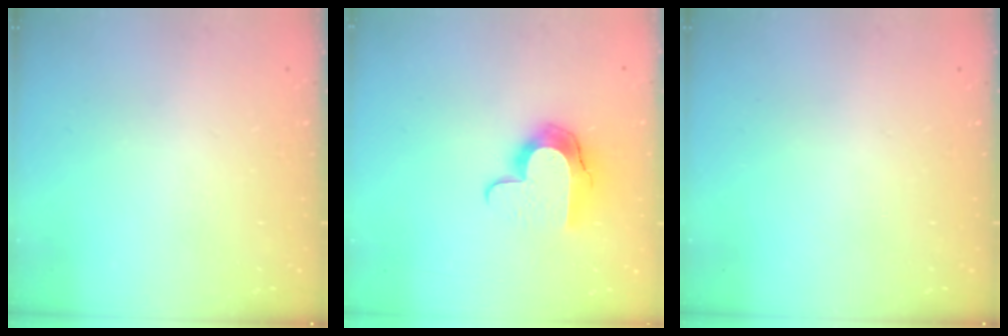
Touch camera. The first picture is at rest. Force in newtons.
{"total": 10.8, "press": 10.7, "slide": 0.7}
{"total": 0.0}